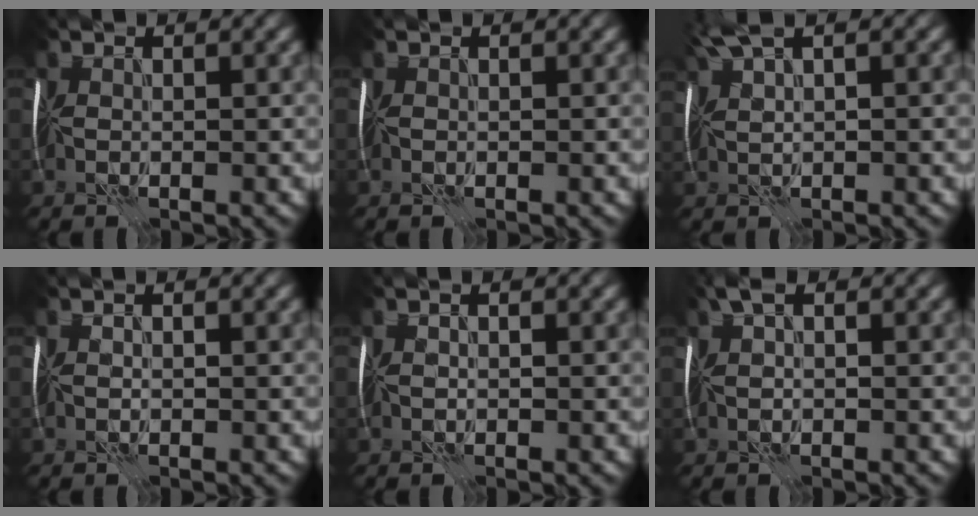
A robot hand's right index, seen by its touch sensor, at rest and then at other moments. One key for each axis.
{"total": 0.0}
{"total": 4.7, "fx": 2.6, "fy": 1.3, "fz": 3.7, "tx": -0.082, "ty": 0.014, "tz": 0.052}
{"total": 0.6, "fx": -0.3, "fy": 0.3, "fz": 0.3, "tx": 0.004, "ty": 0.010, "tz": -0.005}
{"total": 0.9, "fx": -0.2, "fy": 0.6, "fz": 0.6, "tx": 0.005, "ty": 0.012, "tz": -0.008}
{"total": 1.4, "fx": 0.1, "fy": 0.7, "fz": 1.3, "tx": -0.030, "ty": 0.002, "tz": 0.010}